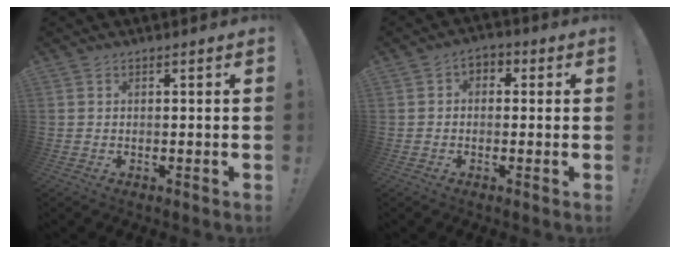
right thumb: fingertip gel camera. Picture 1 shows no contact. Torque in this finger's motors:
{"motor_torque": [0.30, 0.42, 0.40, -0.35, 0.00]}